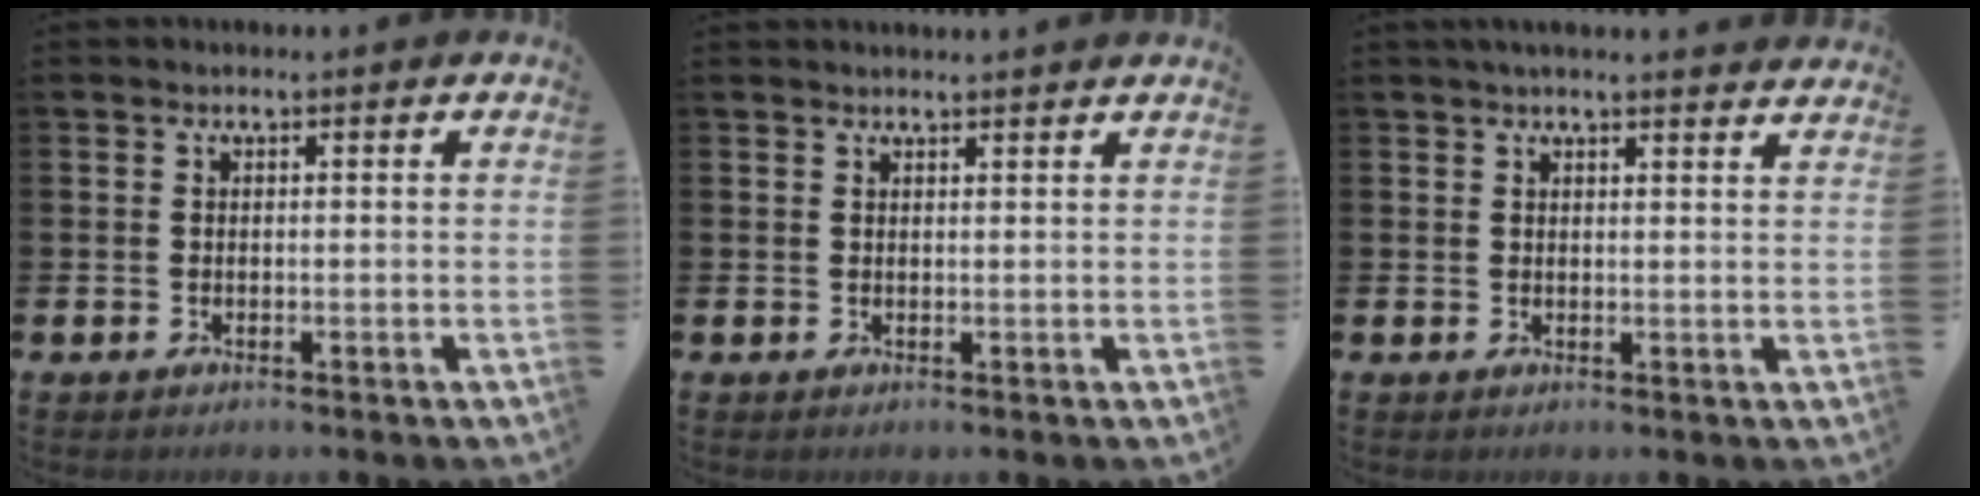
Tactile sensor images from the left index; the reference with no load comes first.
{"total": 1.2, "force": [1.2, -0.1, 0.0], "torque": [0.013, -0.010, 0.020]}
{"total": 2.6, "force": [2.5, -0.2, 0.5], "torque": [-0.010, -0.012, 0.045]}